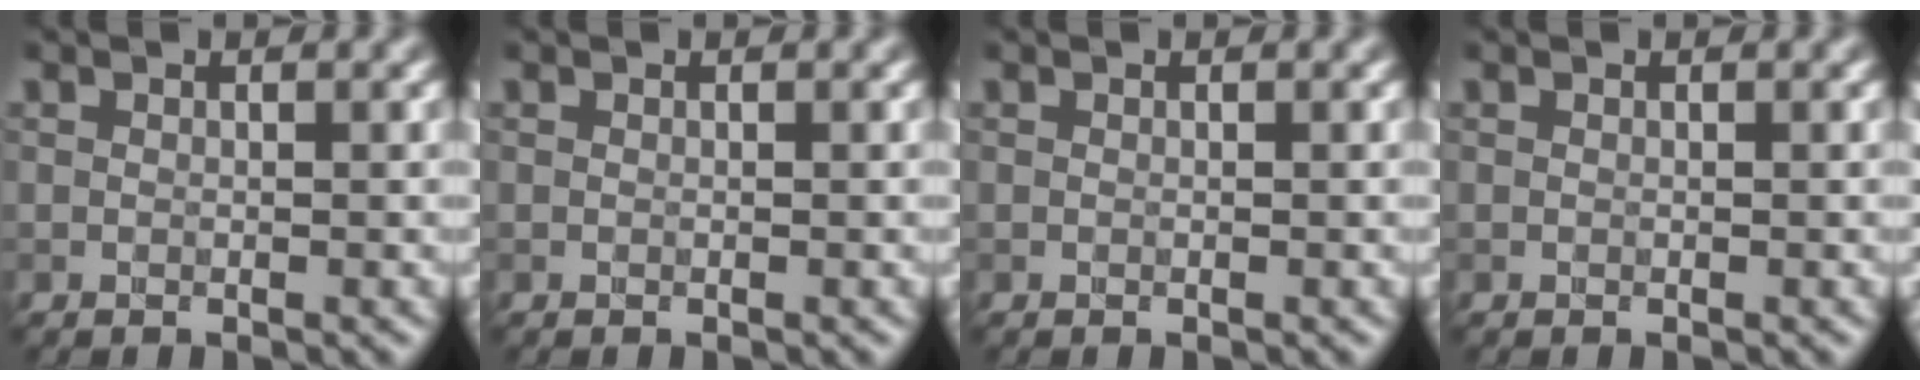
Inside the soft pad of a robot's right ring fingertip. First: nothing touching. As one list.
[{"total": 0.0}, {"total": 0.0}, {"total": 0.0}]